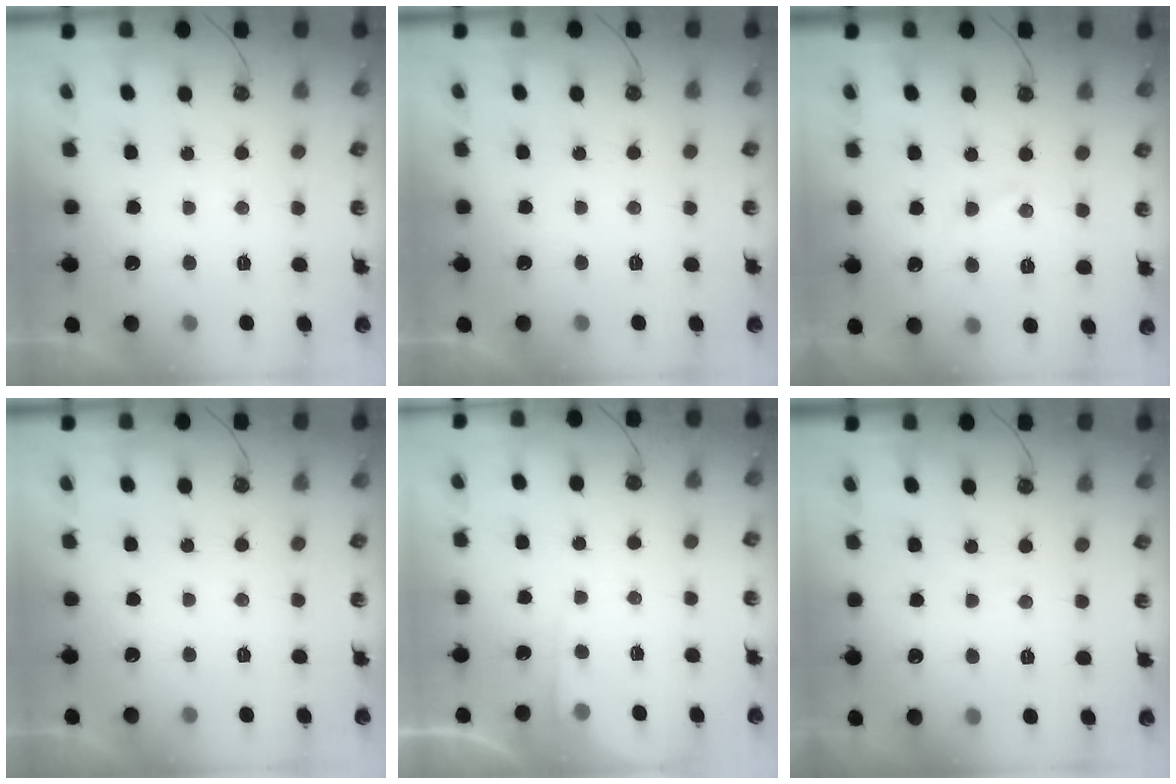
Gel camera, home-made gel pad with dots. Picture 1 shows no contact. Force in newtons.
{"total": 0.0}
{"total": 7.4, "press": 7.4, "slide": 0.1}
{"total": 0.0}
{"total": 3.7, "press": 3.6, "slide": 0.5}
{"total": 2.9, "press": 2.9, "slide": 0.5}